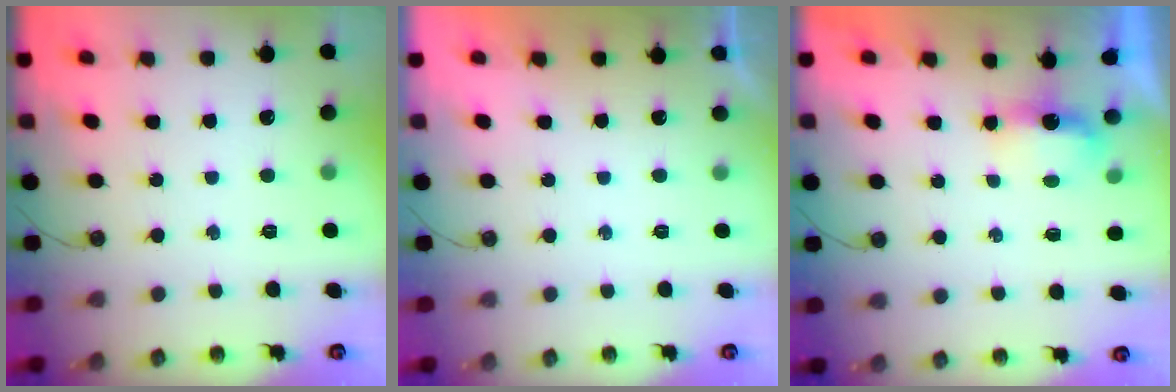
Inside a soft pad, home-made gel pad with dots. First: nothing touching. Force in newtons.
{"total": 0.0}
{"total": 3.8, "press": 3.7, "slide": 0.6}